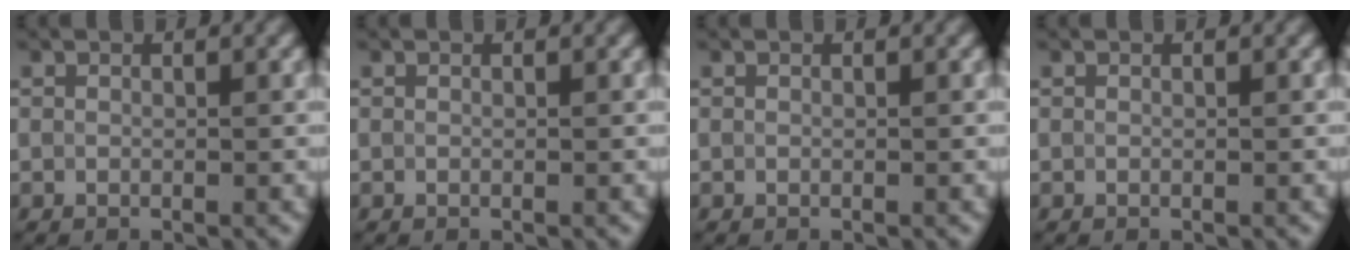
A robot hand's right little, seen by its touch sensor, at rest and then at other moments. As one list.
[{"total": 0.0}, {"total": 0.0}, {"total": 0.0}]